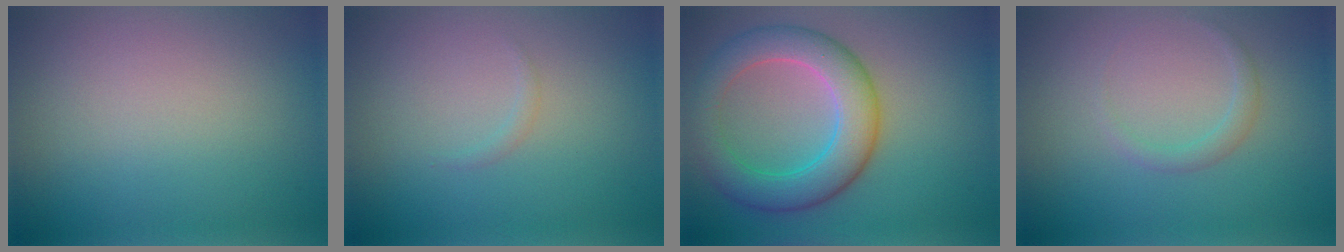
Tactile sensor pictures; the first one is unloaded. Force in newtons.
{"total": 0.5, "press": 0.5, "slide": 0.1}
{"total": 6.6, "press": 6.6, "slide": 0.2}
{"total": 1.1, "press": 1.1, "slide": 0.1}